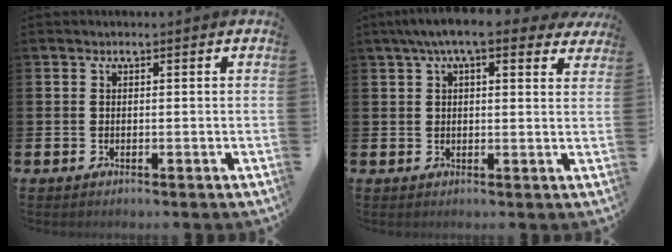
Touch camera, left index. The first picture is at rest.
{"total": 6.3, "force": [4.8, 1.6, 3.8], "torque": [-0.071, -0.008, 0.083]}